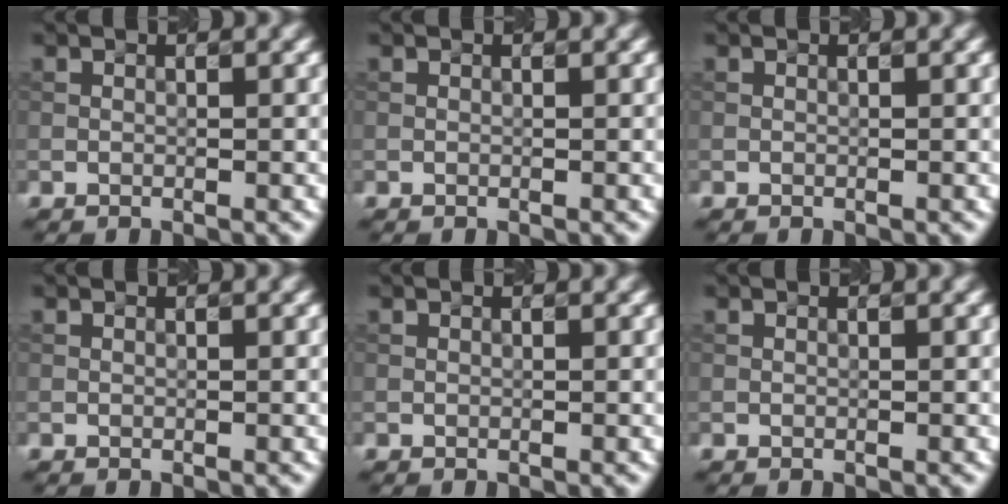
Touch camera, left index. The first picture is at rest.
{"total": 0.0}
{"total": 0.0}
{"total": 0.0}
{"total": 0.0}
{"total": 0.0}